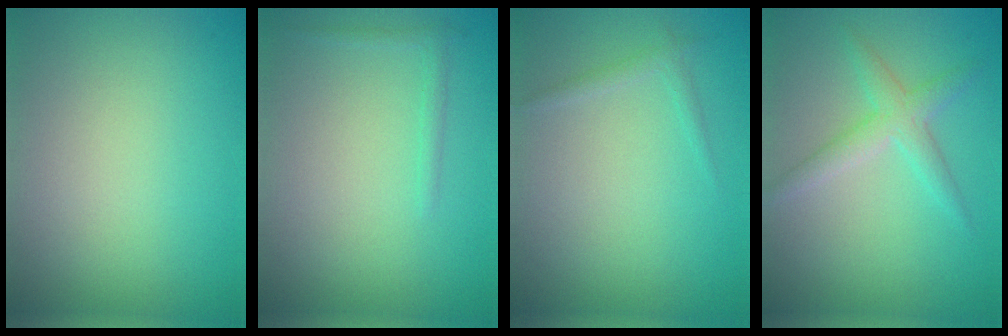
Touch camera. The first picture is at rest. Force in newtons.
{"total": 0.8, "press": 0.8, "slide": 0.1}
{"total": 0.9, "press": 0.9, "slide": 0.1}
{"total": 2.5, "press": 2.5, "slide": 0.2}